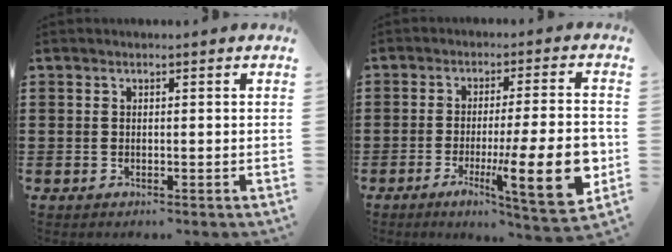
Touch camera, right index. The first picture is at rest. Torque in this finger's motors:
{"motor_torque": [1.70, -0.43, 0.76, 0.21]}